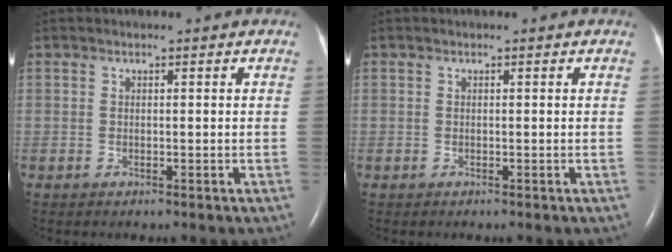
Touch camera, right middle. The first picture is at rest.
{"total": 0.0}